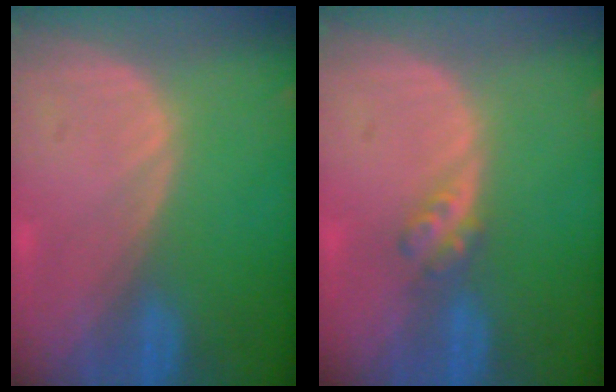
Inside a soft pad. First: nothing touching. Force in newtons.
{"total": 2.7, "press": 2.3, "slide": 1.3}